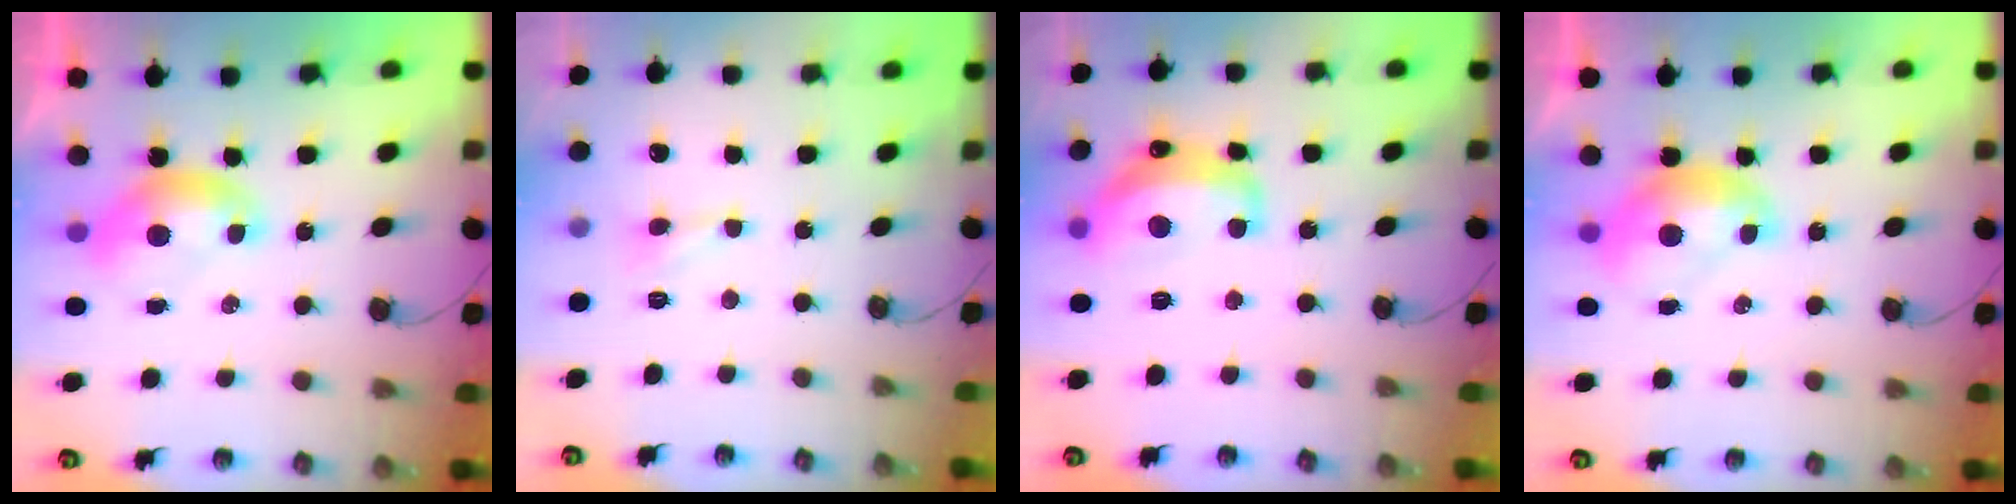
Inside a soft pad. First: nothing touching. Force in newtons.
{"total": 1.2, "press": 1.2, "slide": 0.5}
{"total": 9.5, "press": 9.4, "slide": 1.0}
{"total": 1.6, "press": 1.6, "slide": 0.3}